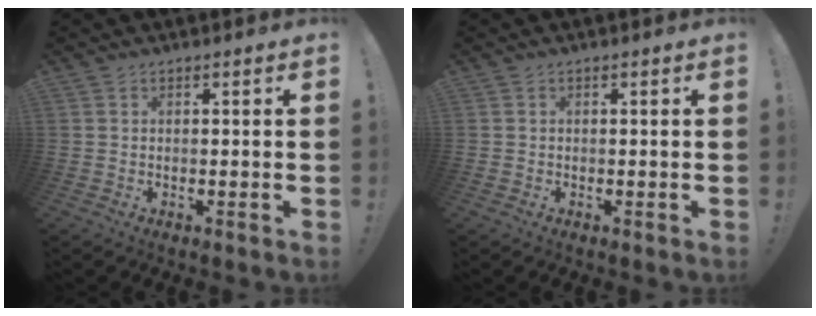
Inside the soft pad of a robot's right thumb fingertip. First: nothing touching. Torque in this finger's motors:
{"motor_torque": [-0.06, -0.11, -0.04, -0.01, 0.08]}